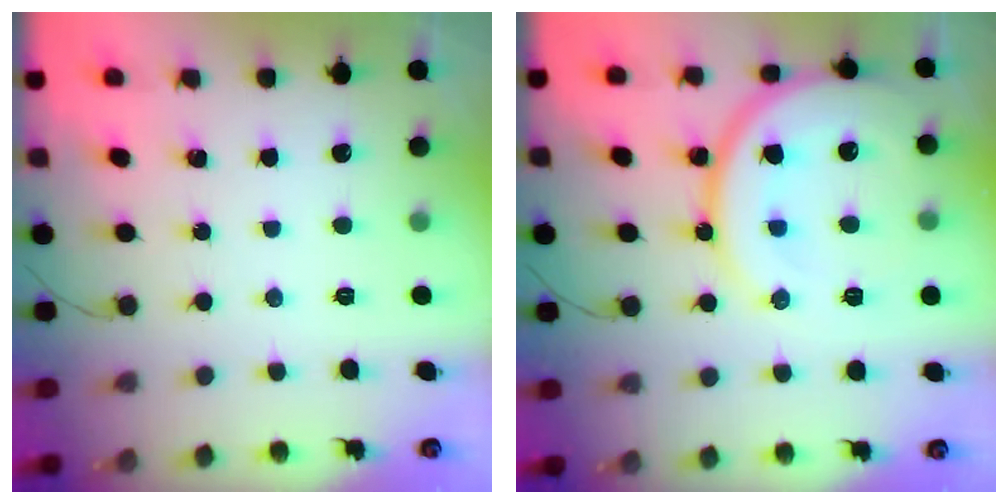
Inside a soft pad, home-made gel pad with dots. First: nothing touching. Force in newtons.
{"total": 17.6, "press": 17.6, "slide": 1.7}